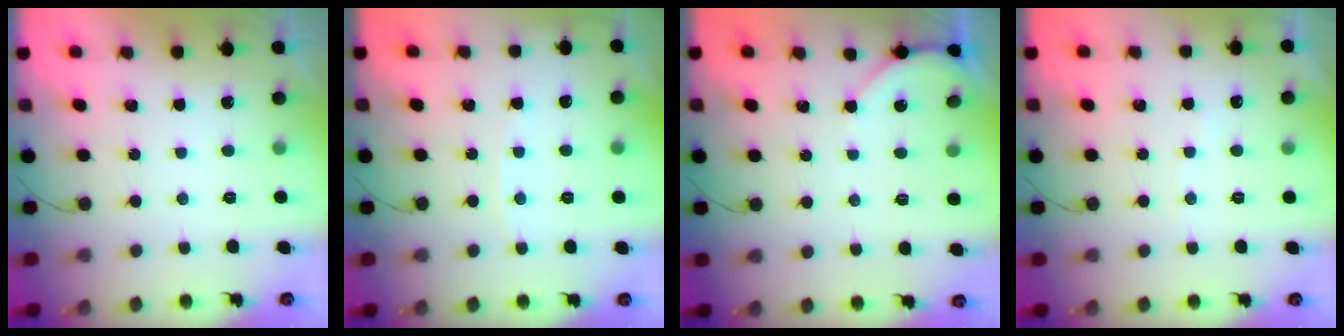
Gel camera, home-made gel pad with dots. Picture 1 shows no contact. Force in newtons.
{"total": 2.3, "press": 2.3, "slide": 0.3}
{"total": 2.3, "press": 2.2, "slide": 0.4}
{"total": 2.4, "press": 2.3, "slide": 0.3}